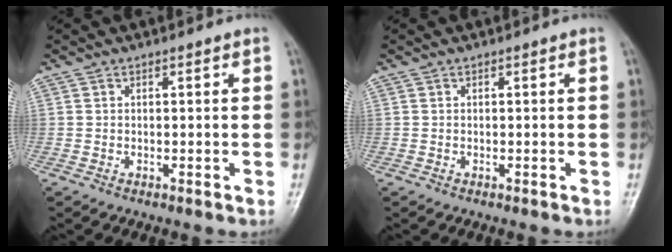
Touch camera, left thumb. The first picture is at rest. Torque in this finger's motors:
{"motor_torque": [0.00, 0.00, 0.00, 0.00, 0.00]}